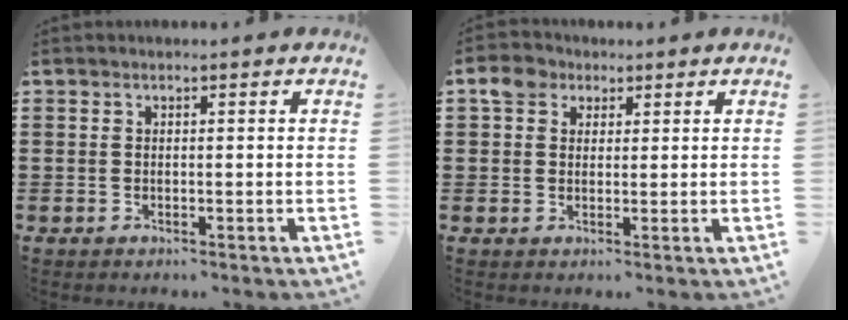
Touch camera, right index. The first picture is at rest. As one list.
[{"total": 4.1, "force": [2.0, 3.2, 1.5], "torque": [-0.045, 0.014, 0.037]}]